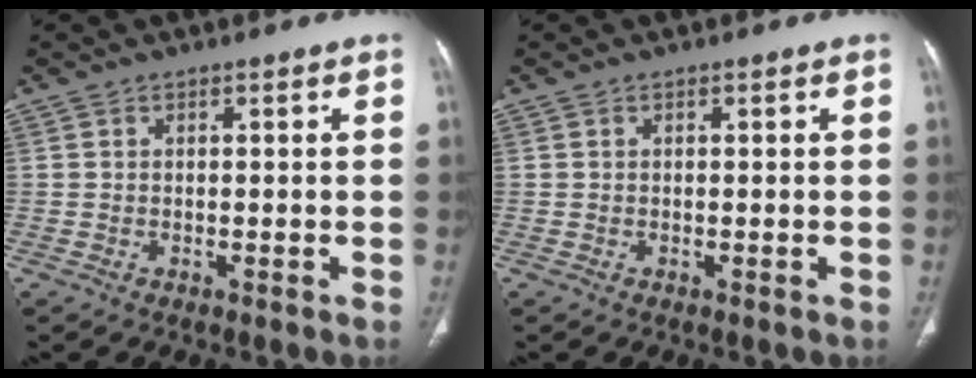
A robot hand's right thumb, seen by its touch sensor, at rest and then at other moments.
{"total": 0.0}